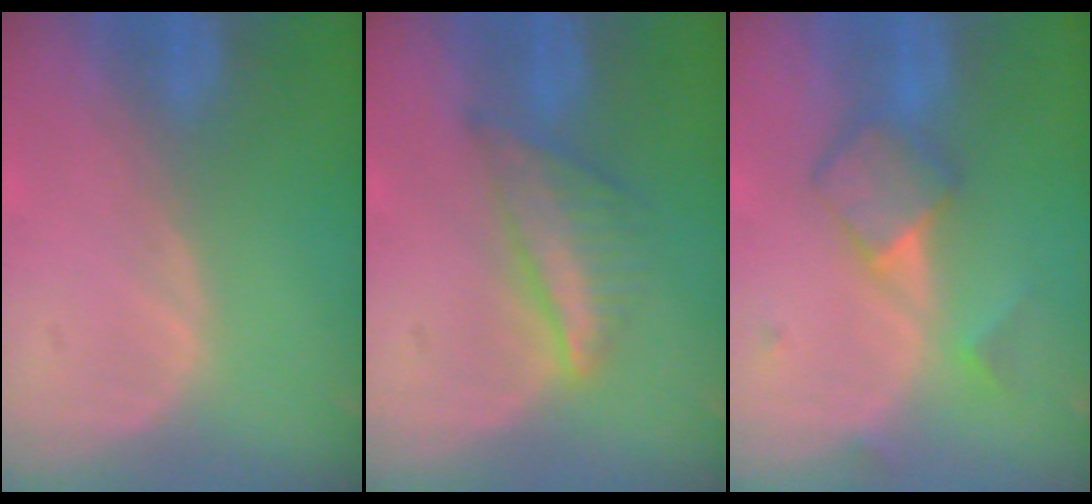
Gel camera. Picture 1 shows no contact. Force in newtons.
{"total": 5.9, "press": 5.7, "slide": 1.6}
{"total": 5.0, "press": 5.0, "slide": 0.3}